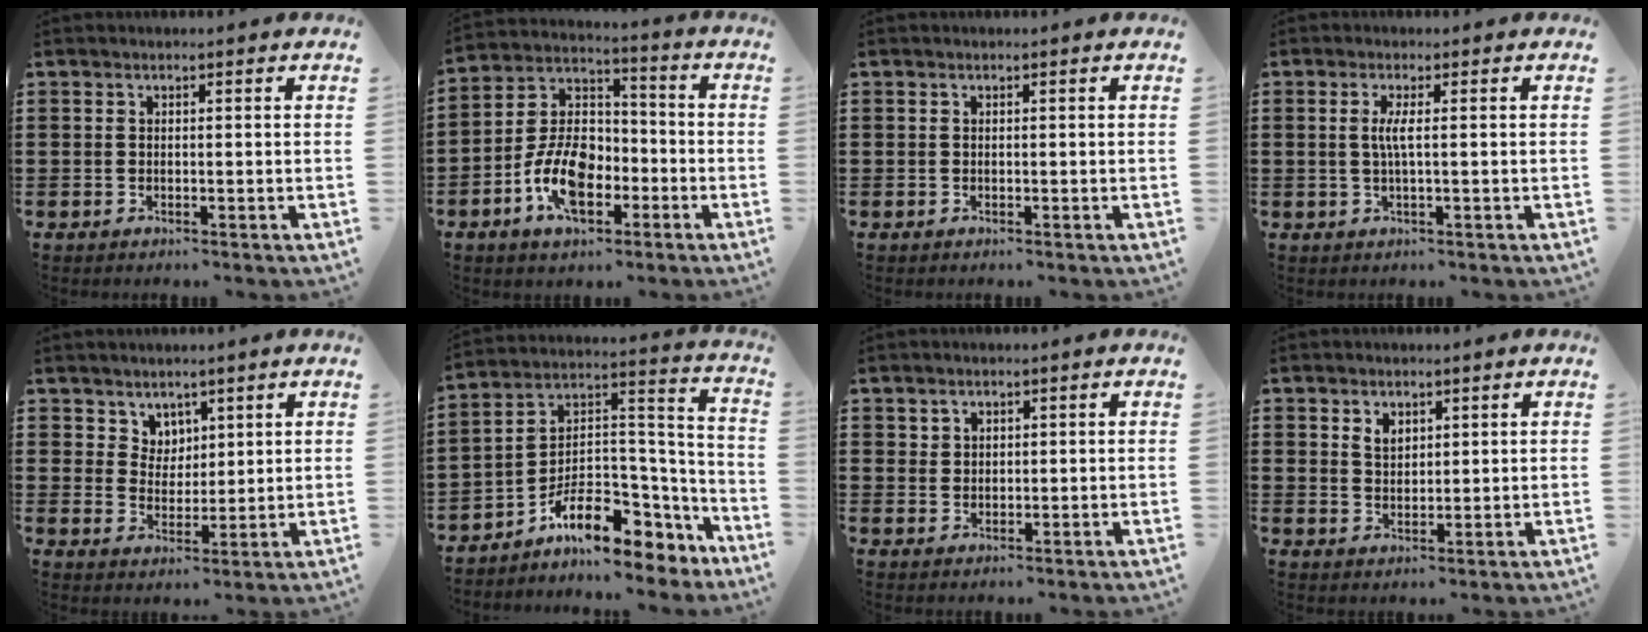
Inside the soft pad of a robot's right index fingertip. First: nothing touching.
{"total": 10.9, "force": [-4.3, 6.4, 7.7], "torque": [-0.172, 0.009, -0.080]}
{"total": 0.0}
{"total": 2.7, "force": [0.0, 0.0, 2.7], "torque": [-0.059, -0.009, -0.003]}
{"total": 4.5, "force": [3.2, 3.2, 0.1], "torque": [-0.021, 0.003, 0.061]}
{"total": 10.1, "force": [-6.5, 5.3, 5.7], "torque": [-0.108, 0.005, -0.118]}
{"total": 1.5, "force": [1.1, 1.0, 0.2], "torque": [-0.008, 0.002, 0.023]}
{"total": 2.5, "force": [1.6, 1.7, 0.9], "torque": [-0.024, 0.005, 0.031]}